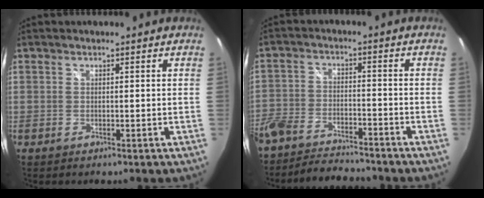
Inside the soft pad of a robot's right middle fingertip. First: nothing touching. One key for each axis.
{"total": 12.1, "fx": -10.1, "fy": 4.6, "fz": 4.7, "tx": -0.134, "ty": -0.013, "tz": -0.176}